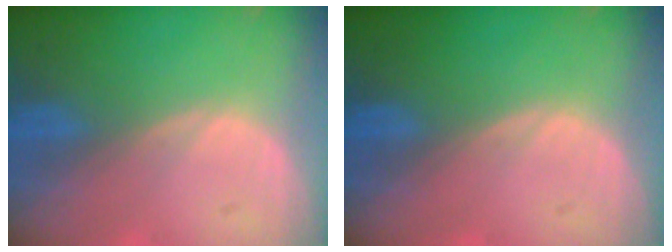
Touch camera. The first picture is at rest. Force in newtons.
{"total": 0.0}